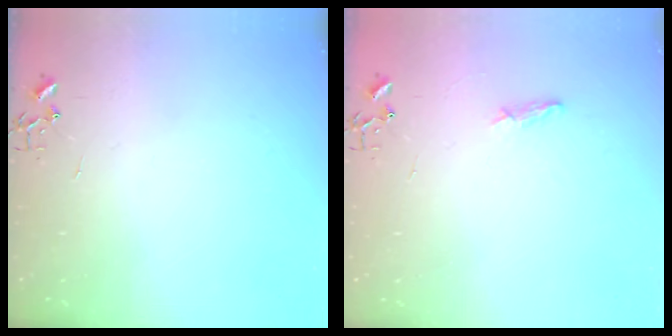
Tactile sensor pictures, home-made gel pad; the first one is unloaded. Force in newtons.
{"total": 5.9, "press": 5.8, "slide": 0.7}